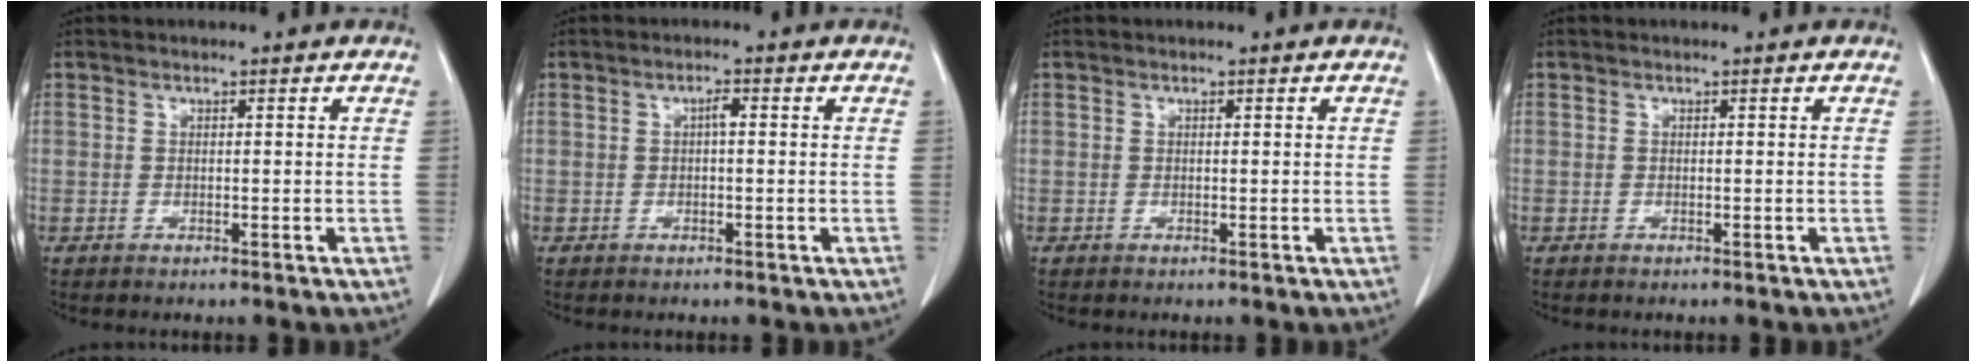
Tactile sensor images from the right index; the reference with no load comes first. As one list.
[{"total": 1.3, "force": [0.1, 0.4, 1.3], "torque": [-0.023, 0.004, 0.002]}, {"total": 0.0}, {"total": 0.0}]